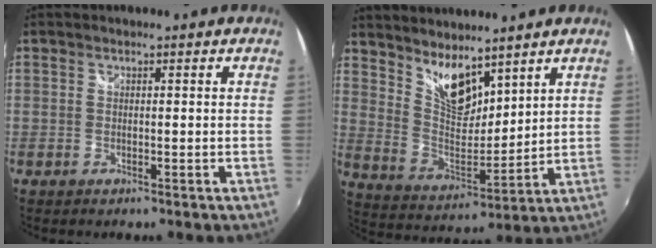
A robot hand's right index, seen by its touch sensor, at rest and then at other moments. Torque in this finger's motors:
{"motor_torque": [0.21, 0.12, 0.13, 0.05]}